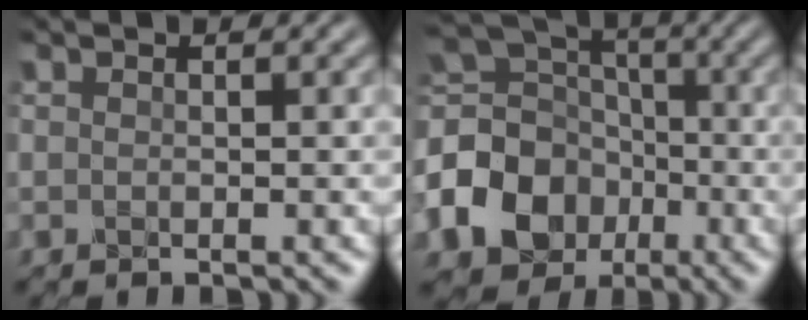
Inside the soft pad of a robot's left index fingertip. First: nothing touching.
{"total": 12.2, "force": [-4.0, 10.1, 5.7], "torque": [-0.143, -0.022, -0.090]}